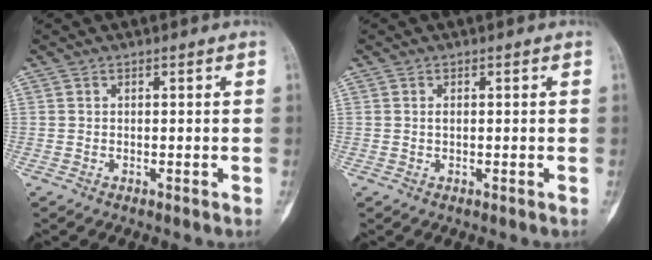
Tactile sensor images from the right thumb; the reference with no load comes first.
{"total": 0.6, "force": [0.1, 0.3, 0.6], "torque": [-0.006, 0.001, 0.001]}